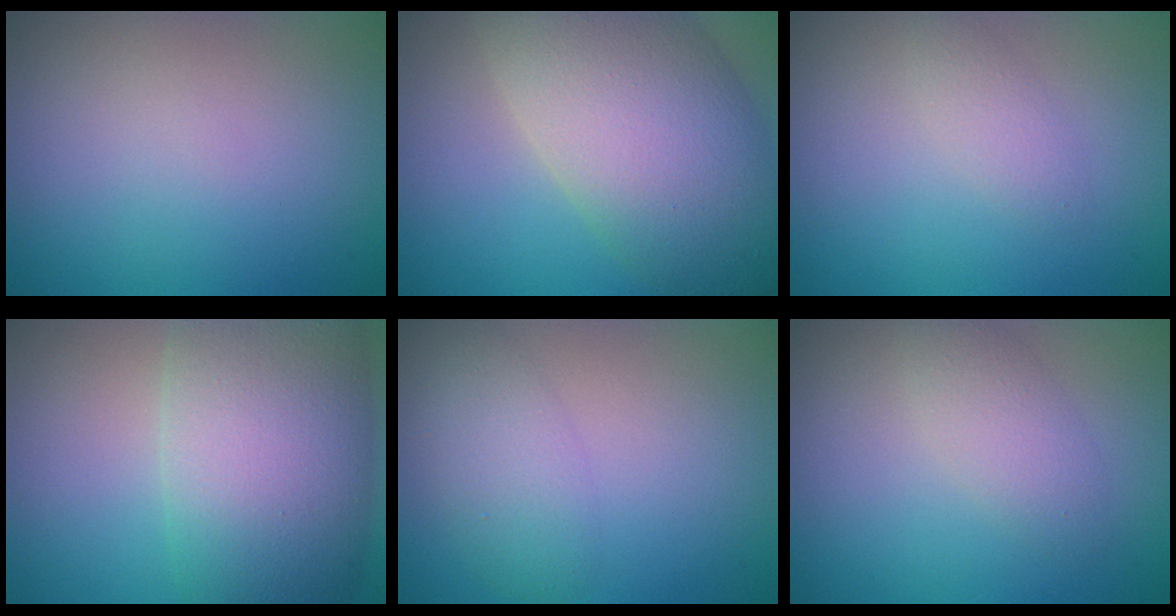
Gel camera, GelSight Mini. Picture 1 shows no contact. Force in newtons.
{"total": 11.8, "press": 11.8, "slide": 0.8}
{"total": 1.3, "press": 1.3, "slide": 0.0}
{"total": 11.7, "press": 11.7, "slide": 0.1}
{"total": 3.0, "press": 3.0, "slide": 0.2}
{"total": 2.4, "press": 2.4, "slide": 0.0}